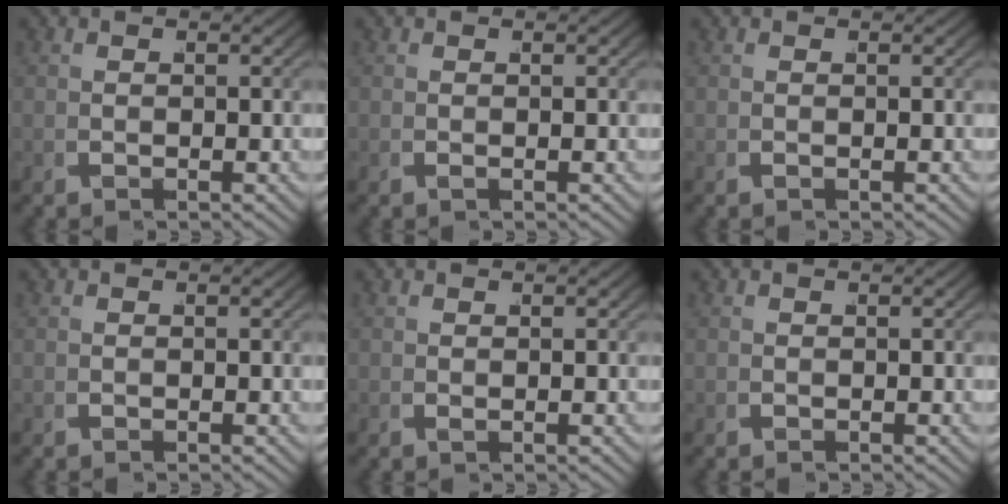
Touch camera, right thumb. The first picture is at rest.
{"total": 0.6, "force": [0.0, -0.6, -0.1], "torque": [0.005, 0.001, 0.000]}
{"total": 0.7, "force": [0.0, -0.7, -0.1], "torque": [0.006, 0.001, 0.000]}
{"total": 0.0}
{"total": 0.9, "force": [0.1, -0.9, -0.2], "torque": [0.009, 0.001, 0.005]}
{"total": 0.0}